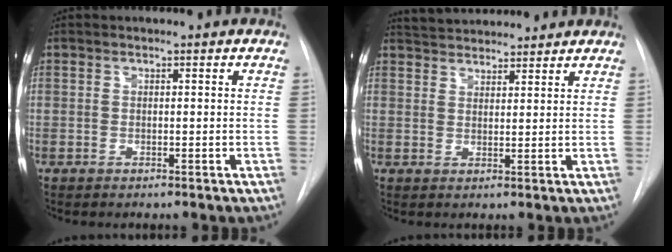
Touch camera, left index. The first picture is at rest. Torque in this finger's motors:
{"motor_torque": [-0.14, -0.75, 0.12, 0.05]}